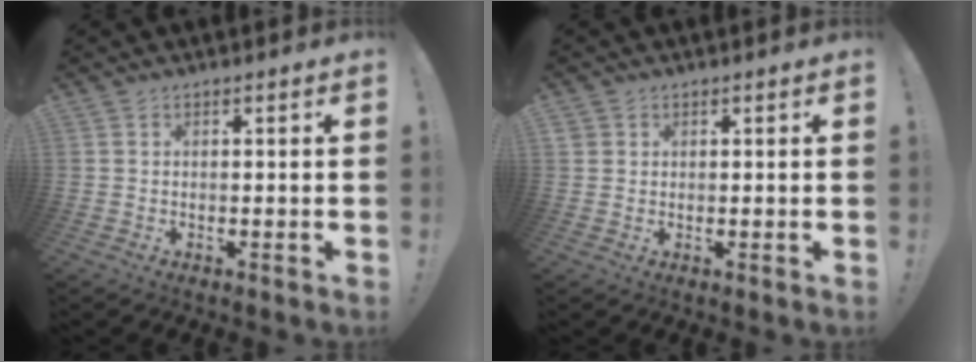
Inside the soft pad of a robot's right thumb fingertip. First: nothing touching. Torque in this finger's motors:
{"motor_torque": [-0.12, 0.15, 0.26, -0.14, 0.00]}